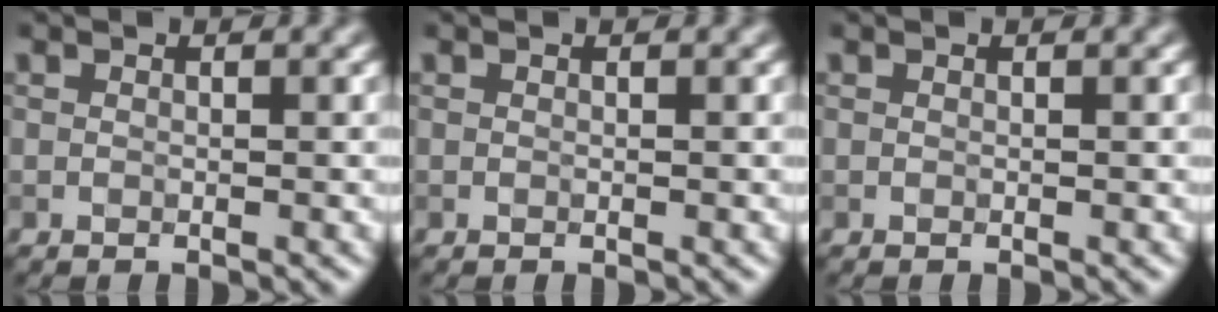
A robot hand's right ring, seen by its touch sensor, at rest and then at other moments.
{"total": 0.0}
{"total": 0.0}